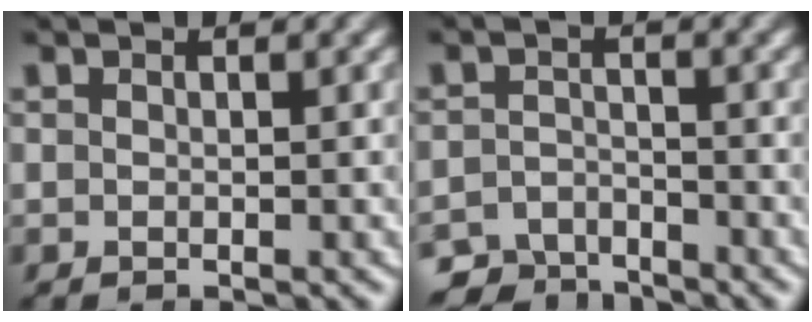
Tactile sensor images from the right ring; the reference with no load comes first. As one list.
[{"total": 4.5, "force": [-4.1, 1.8, 0.3], "torque": [0.001, -0.020, -0.067]}]